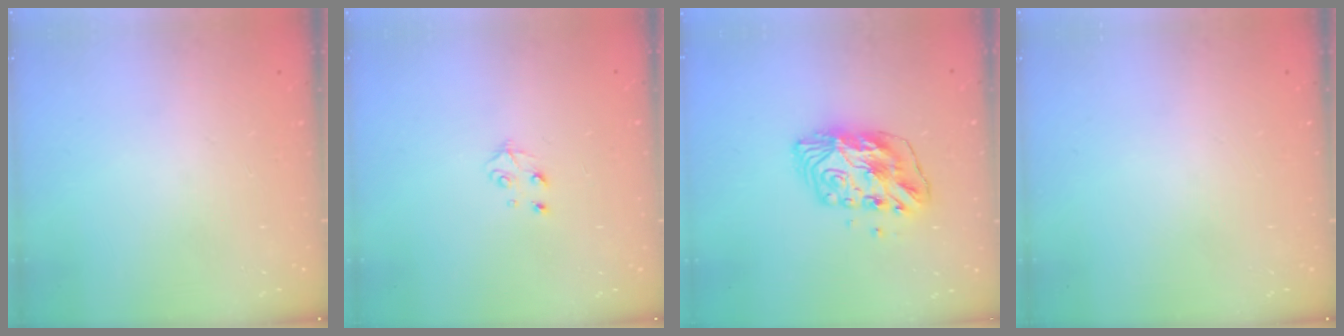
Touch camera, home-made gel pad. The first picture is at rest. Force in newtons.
{"total": 4.5, "press": 4.5, "slide": 0.4}
{"total": 9.9, "press": 9.9, "slide": 0.9}
{"total": 0.0}